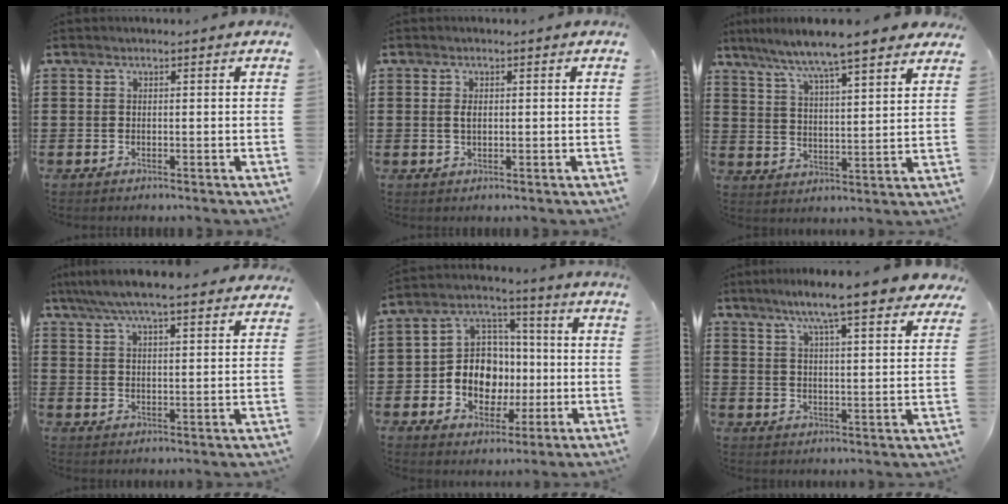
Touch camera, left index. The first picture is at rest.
{"total": 1.5, "force": [0.2, 0.7, 1.3], "torque": [-0.036, 0.001, 0.000]}
{"total": 7.0, "force": [6.2, -0.1, 3.1], "torque": [-0.088, -0.035, 0.103]}
{"total": 6.3, "force": [5.7, 0.4, 2.6], "torque": [-0.070, -0.017, 0.101]}
{"total": 9.4, "force": [-1.6, 8.4, 3.8], "torque": [-0.089, 0.013, -0.027]}
{"total": 8.9, "force": [7.3, 0.4, 5.1], "torque": [-0.107, -0.027, 0.121]}